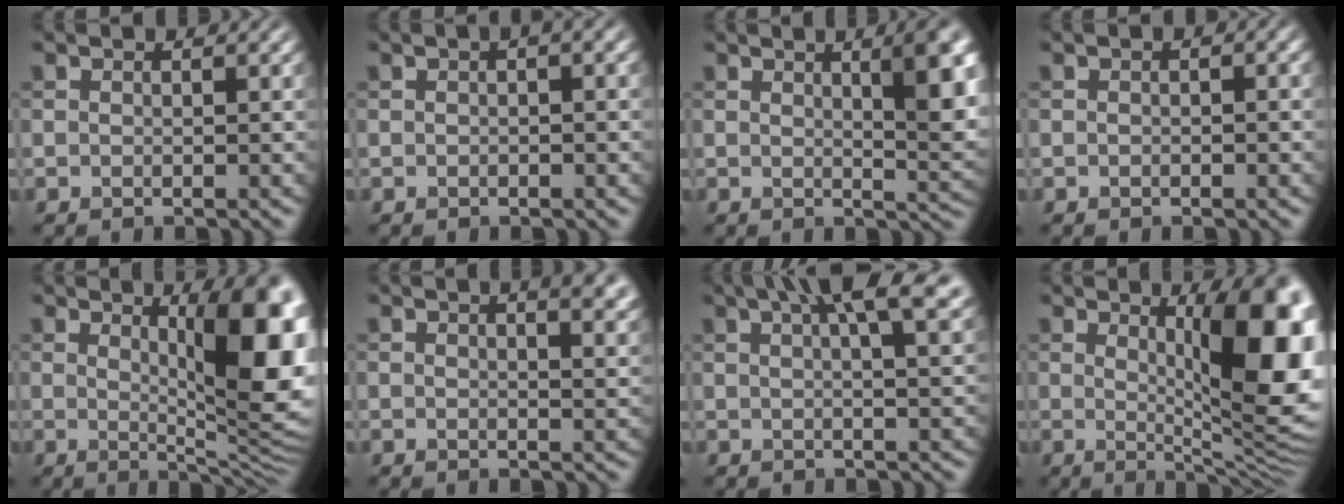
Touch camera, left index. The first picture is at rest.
{"total": 2.4, "force": [0.7, 0.5, 2.2], "torque": [-0.026, 0.008, 0.005]}
{"total": 6.9, "force": [2.2, 2.2, 6.2], "torque": [-0.049, 0.004, 0.028]}
{"total": 1.3, "force": [0.1, 0.6, 1.2], "torque": [-0.015, 0.003, 0.000]}
{"total": 11.0, "force": [2.2, 3.1, 10.4], "torque": [-0.117, -0.011, 0.039]}
{"total": 7.1, "force": [3.8, 3.2, 5.0], "torque": [-0.018, 0.034, 0.026]}
{"total": 10.1, "force": [5.4, 3.2, 8.0], "torque": [-0.072, 0.042, 0.049]}
{"total": 12.2, "force": [2.1, 3.7, 11.5], "torque": [-0.121, -0.007, 0.037]}